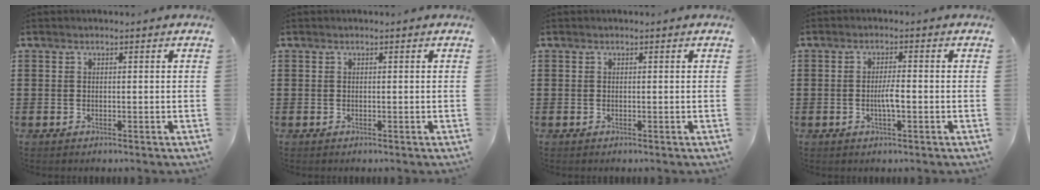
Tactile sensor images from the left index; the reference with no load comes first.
{"total": 0.0}
{"total": 0.0}
{"total": 3.1, "force": [-0.7, 0.6, 2.9], "torque": [-0.059, 0.000, -0.016]}